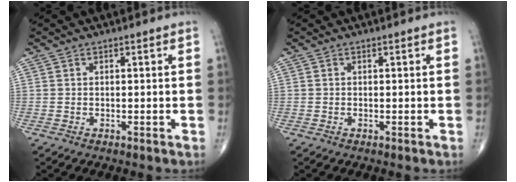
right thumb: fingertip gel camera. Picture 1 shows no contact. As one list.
[{"total": 0.0}]